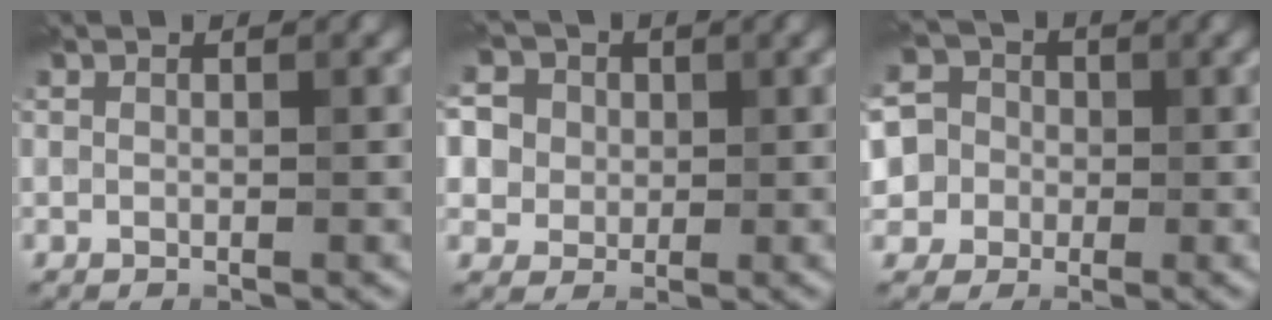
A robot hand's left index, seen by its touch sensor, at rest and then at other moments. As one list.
[{"total": 11.7, "force": [4.5, 9.5, 5.1], "torque": [-0.134, 0.035, 0.064]}, {"total": 6.5, "force": [-0.3, 6.2, 1.9], "torque": [-0.046, 0.031, -0.039]}]